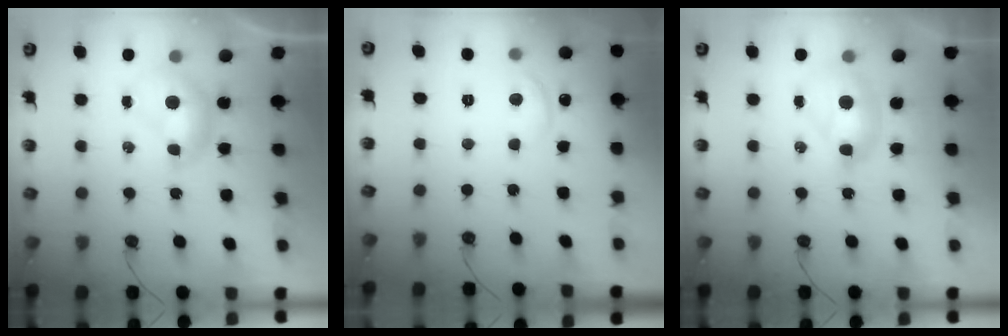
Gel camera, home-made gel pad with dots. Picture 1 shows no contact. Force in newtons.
{"total": 3.6, "press": 3.5, "slide": 0.8}
{"total": 2.6, "press": 2.5, "slide": 0.6}